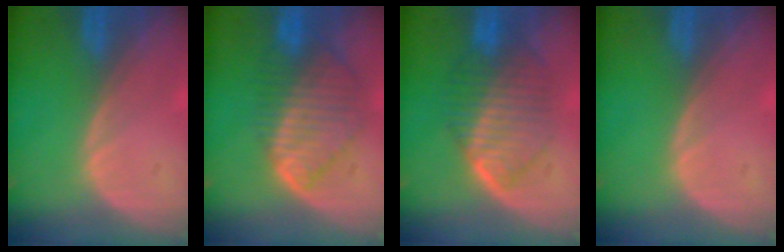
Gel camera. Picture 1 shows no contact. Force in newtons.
{"total": 8.9, "press": 7.7, "slide": 4.5}
{"total": 7.8, "press": 7.8, "slide": 0.3}
{"total": 0.0}